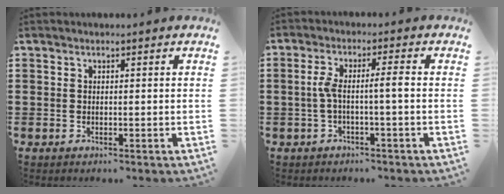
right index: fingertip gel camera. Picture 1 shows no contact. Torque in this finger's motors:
{"motor_torque": [1.06, -0.42, 0.34, 0.14]}